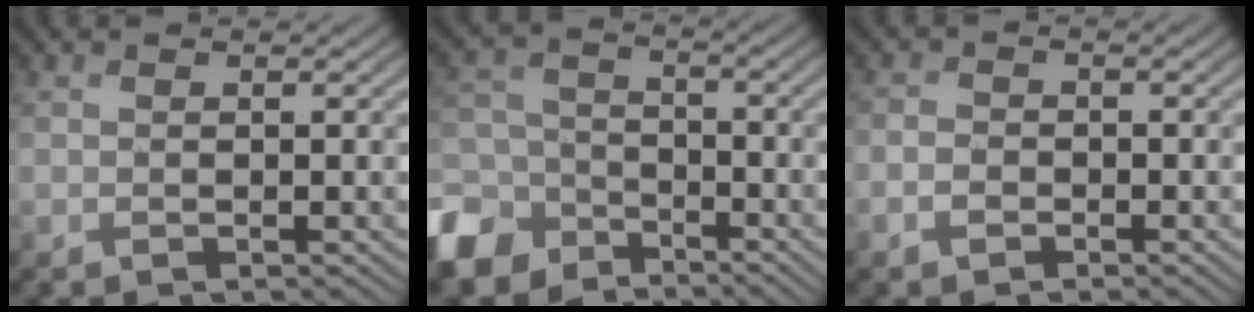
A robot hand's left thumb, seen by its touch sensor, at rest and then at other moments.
{"total": 9.8, "force": [-6.5, 6.2, 3.9], "torque": [-0.120, -0.019, -0.141]}
{"total": 1.7, "force": [-0.8, 1.2, 0.8], "torque": [-0.012, 0.003, -0.021]}